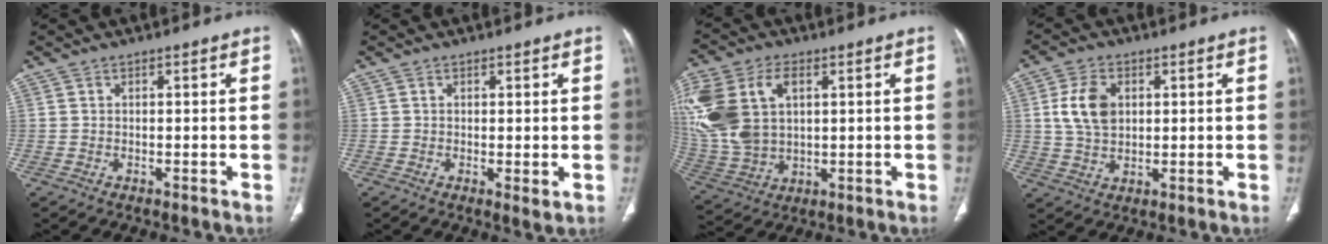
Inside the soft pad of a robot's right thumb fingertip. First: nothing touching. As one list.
[{"total": 1.6, "force": [-0.1, 0.4, 1.6], "torque": [-0.030, -0.010, -0.002]}, {"total": 20.6, "force": [5.1, 13.5, 14.8], "torque": [-0.353, 0.006, 0.106]}, {"total": 8.1, "force": [1.8, 5.4, 5.7], "torque": [-0.102, -0.002, 0.036]}]